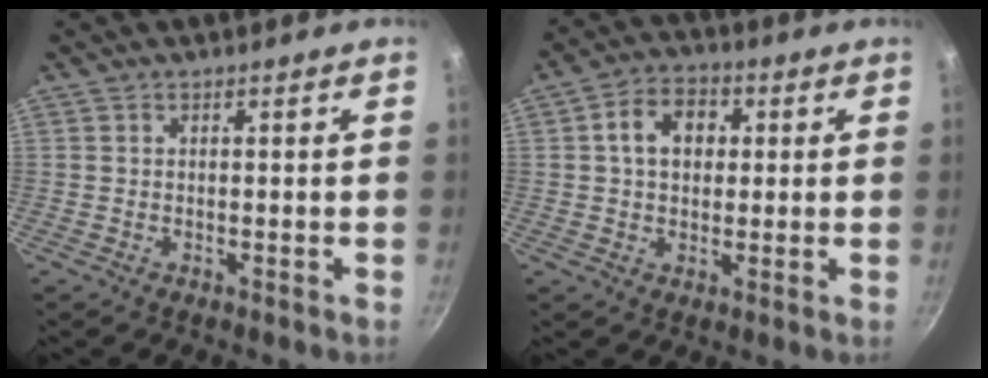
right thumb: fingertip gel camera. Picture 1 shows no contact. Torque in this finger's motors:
{"motor_torque": [-0.44, 0.44, 0.46, -0.34, 0.03]}